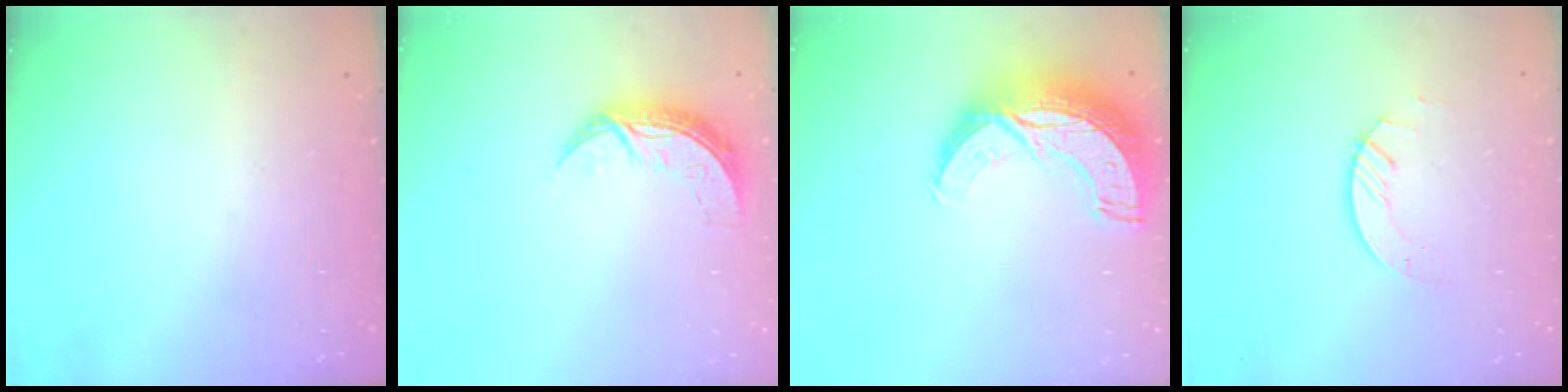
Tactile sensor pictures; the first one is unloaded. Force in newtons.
{"total": 7.8, "press": 7.8, "slide": 0.3}
{"total": 15.0, "press": 14.9, "slide": 1.0}
{"total": 2.6, "press": 2.6, "slide": 0.3}